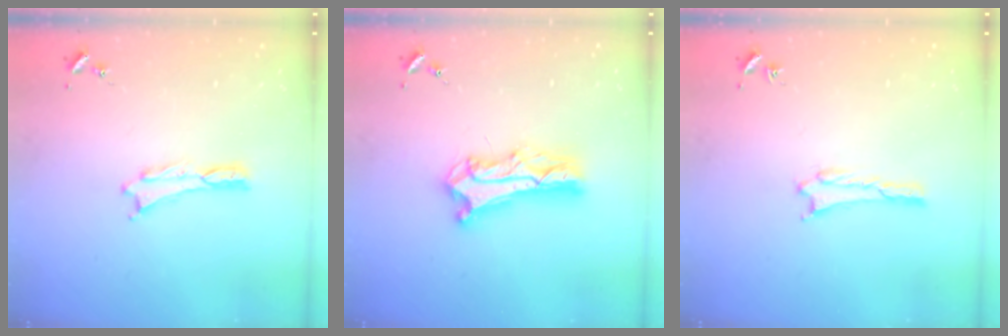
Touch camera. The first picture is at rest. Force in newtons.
{"total": 9.6, "press": 9.6, "slide": 0.9}
{"total": 0.9, "press": 0.8, "slide": 0.1}